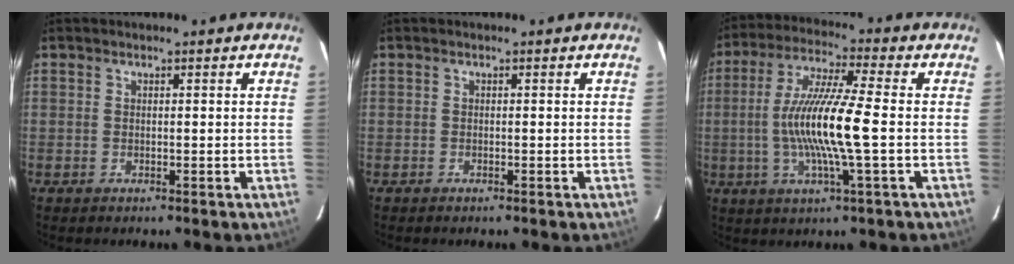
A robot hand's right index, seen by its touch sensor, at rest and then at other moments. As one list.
[{"total": 0.0}, {"total": 13.5, "force": [-1.6, 0.3, 13.5], "torque": [-0.258, -0.001, -0.031]}]